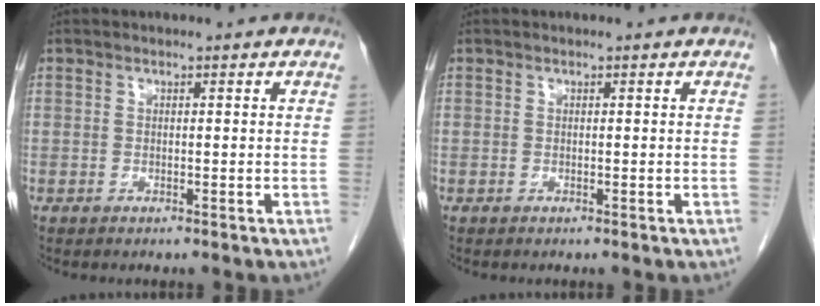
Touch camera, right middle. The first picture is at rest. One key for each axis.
{"total": 0.0}